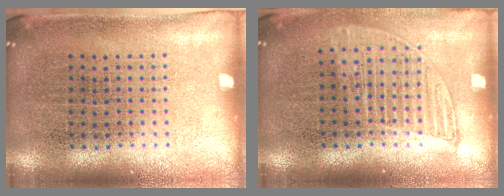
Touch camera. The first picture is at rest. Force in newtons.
{"total": 1.3, "press": 1.1, "slide": 0.6}